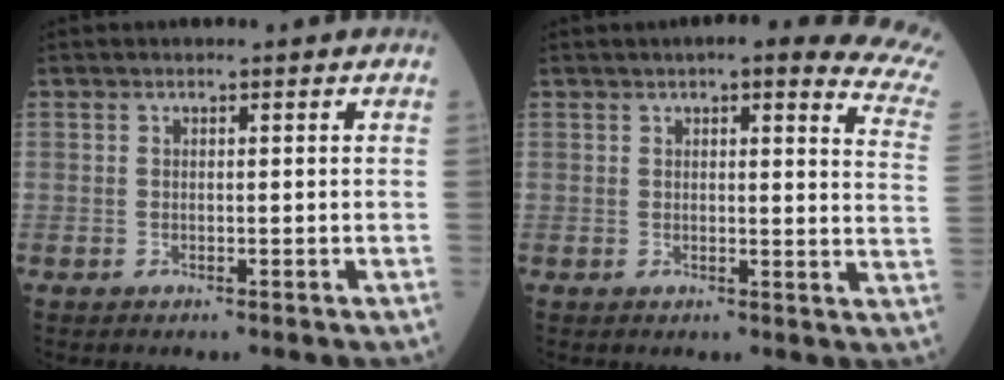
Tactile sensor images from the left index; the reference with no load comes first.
{"total": 15.1, "force": [12.1, 2.0, 8.8], "torque": [-0.092, -0.027, 0.109]}